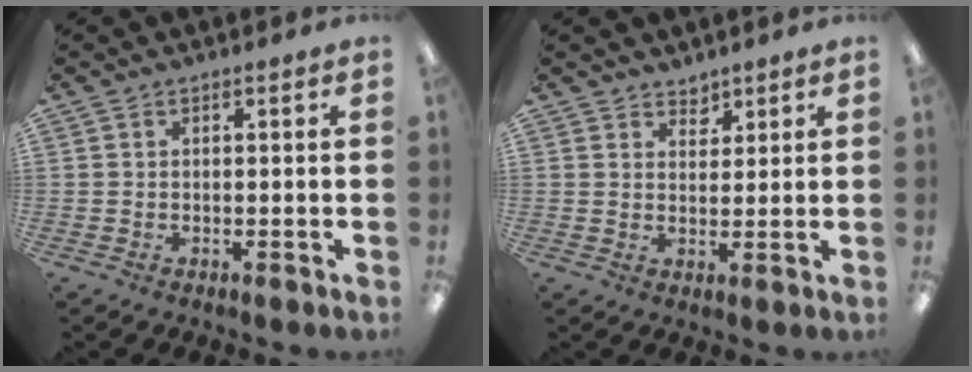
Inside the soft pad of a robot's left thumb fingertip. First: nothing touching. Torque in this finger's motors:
{"motor_torque": [-0.05, -0.11, -0.42, -0.01, -0.01]}